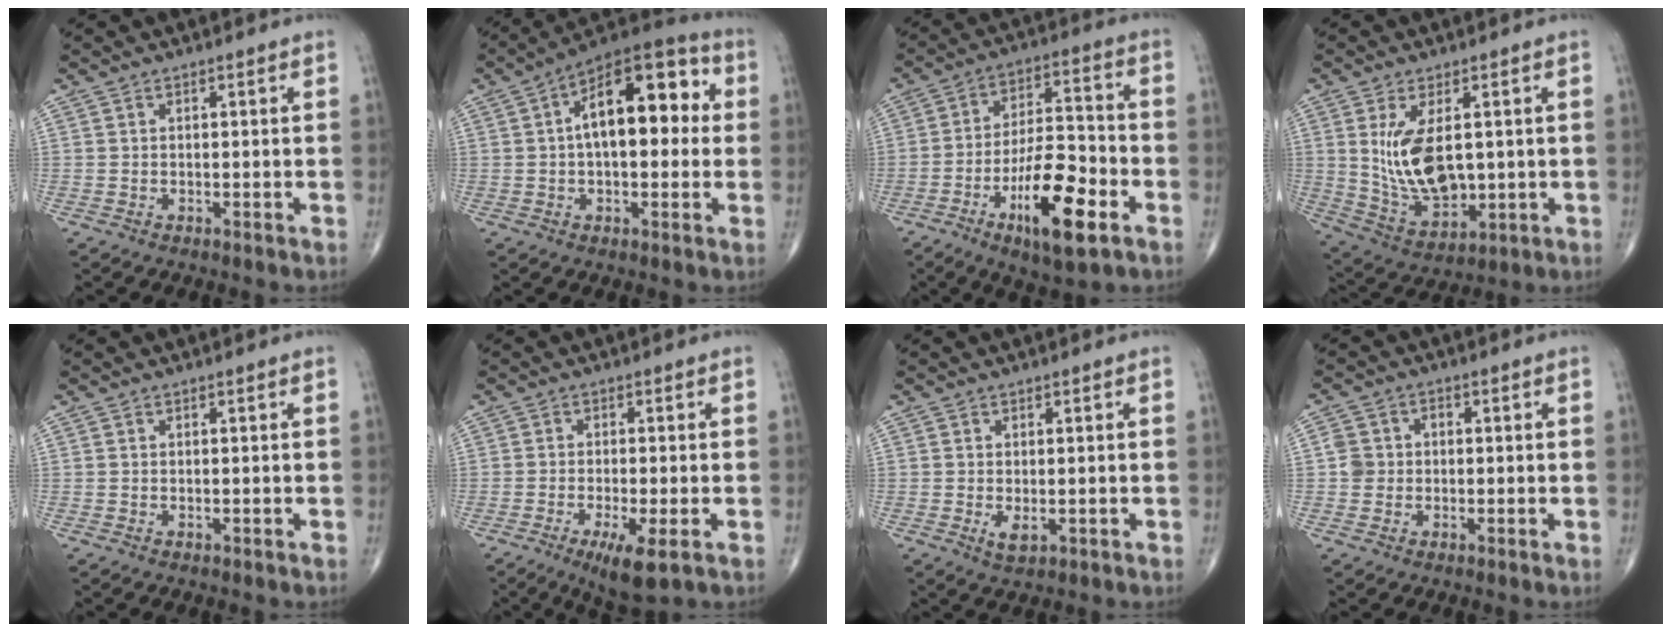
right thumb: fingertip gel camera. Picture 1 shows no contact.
{"total": 17.3, "force": [2.7, 8.7, 14.8], "torque": [-0.197, 0.039, 0.029]}
{"total": 16.3, "force": [-7.1, 5.4, 13.6], "torque": [-0.221, 0.032, -0.114]}
{"total": 12.3, "force": [1.7, 6.6, 10.3], "torque": [-0.177, -0.019, 0.050]}
{"total": 0.0}
{"total": 6.9, "force": [-3.1, 1.4, 6.0], "torque": [-0.106, -0.016, -0.049]}
{"total": 2.2, "force": [-0.4, 1.0, 1.9], "torque": [-0.032, -0.006, 0.000]}
{"total": 3.7, "force": [-0.3, 3.5, 1.2], "torque": [-0.006, 0.011, -0.011]}